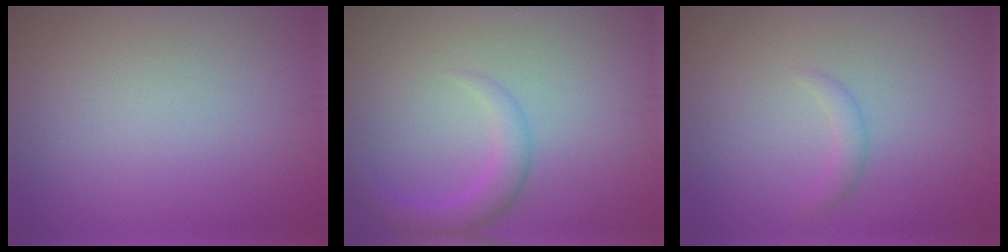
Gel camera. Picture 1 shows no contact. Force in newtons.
{"total": 2.8, "press": 2.8, "slide": 0.1}
{"total": 1.3, "press": 1.3, "slide": 0.0}